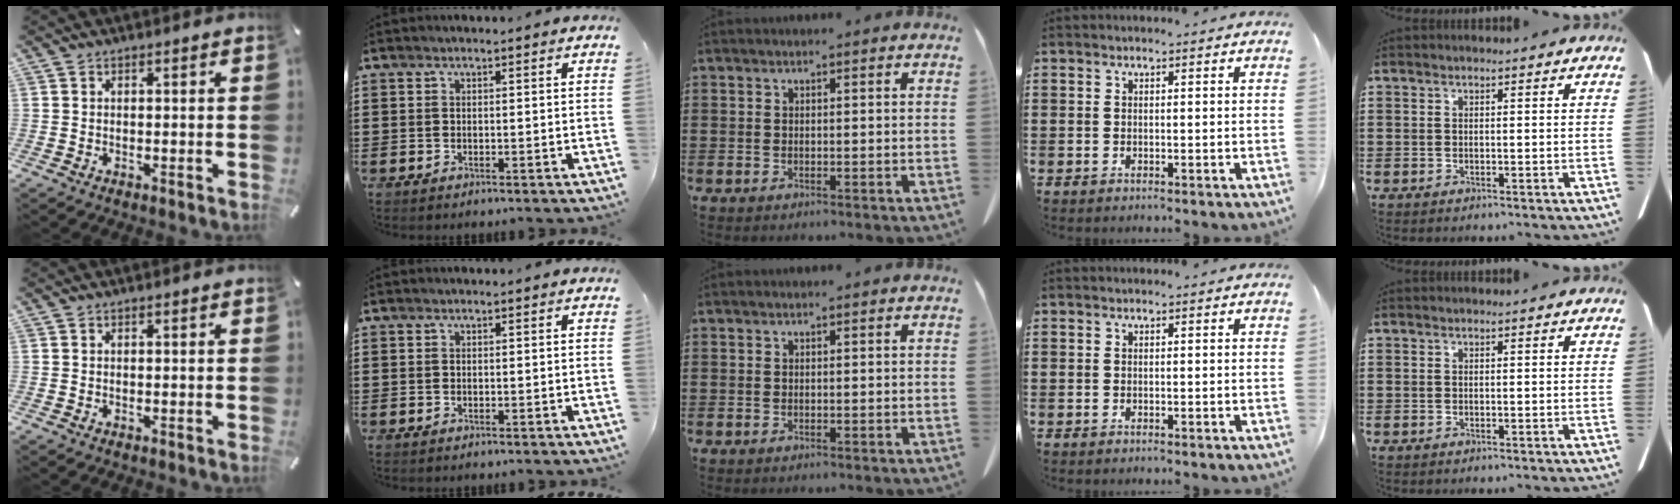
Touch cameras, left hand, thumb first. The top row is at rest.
{}